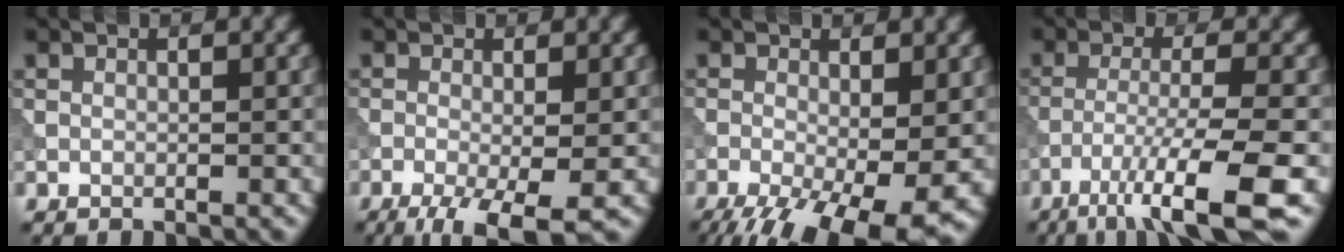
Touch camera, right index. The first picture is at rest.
{"total": 6.3, "force": [-3.2, 1.6, 5.1], "torque": [-0.090, -0.012, -0.053]}
{"total": 11.1, "force": [-4.8, 4.2, 9.1], "torque": [-0.151, -0.031, -0.075]}
{"total": 8.8, "force": [-5.1, 1.3, 7.1], "torque": [-0.109, 0.000, -0.091]}